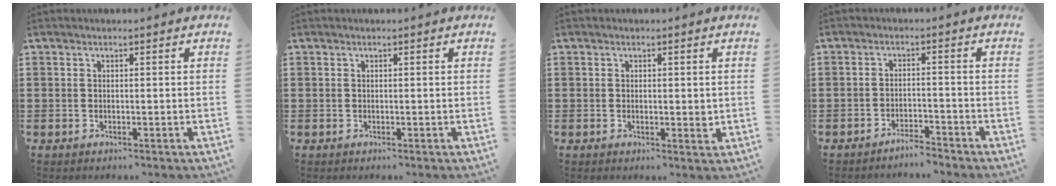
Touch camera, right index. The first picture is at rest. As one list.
[{"total": 0.0}, {"total": 1.8, "force": [0.0, 0.7, 1.7], "torque": [-0.023, -0.001, -0.002]}, {"total": 2.8, "force": [-2.8, 0.2, 0.3], "torque": [-0.010, 0.003, -0.058]}]